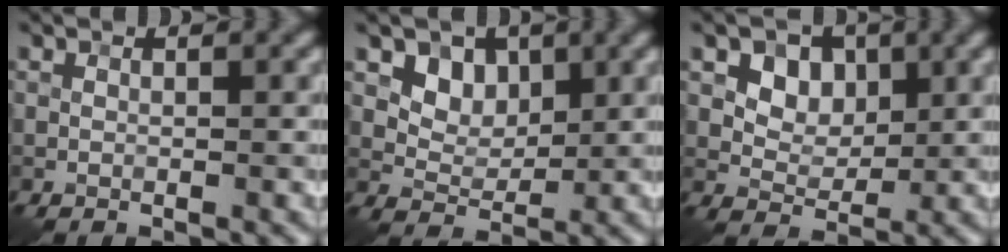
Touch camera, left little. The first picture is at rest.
{"total": 3.5, "force": [1.6, 2.6, 1.6], "torque": [-0.032, -0.018, 0.040]}
{"total": 3.6, "force": [1.2, 2.8, 2.0], "torque": [-0.031, -0.002, 0.017]}